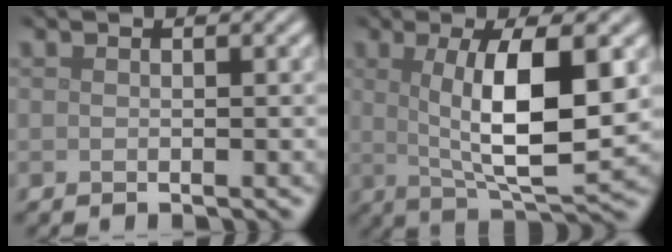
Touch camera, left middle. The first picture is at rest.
{"total": 8.5, "force": [1.2, 2.3, 8.1], "torque": [-0.131, -0.009, 0.026]}